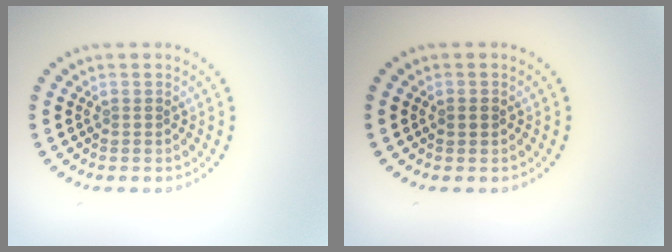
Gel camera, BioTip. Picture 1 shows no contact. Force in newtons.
{"total": 1.1, "press": 1.1, "slide": 0.1}